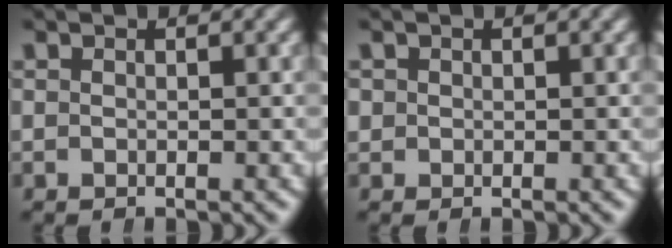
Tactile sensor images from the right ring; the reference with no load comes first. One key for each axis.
{"total": 0.8, "fx": 0.2, "fy": 0.8, "fz": 0.1, "tx": -0.003, "ty": -0.005, "tz": 0.009}